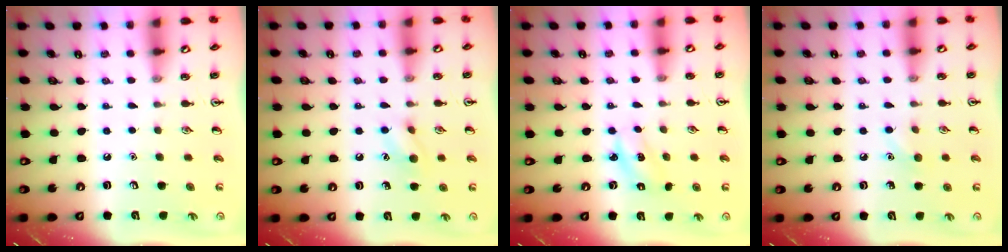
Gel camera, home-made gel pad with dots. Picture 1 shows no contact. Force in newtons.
{"total": 7.2, "press": 7.2, "slide": 1.0}
{"total": 2.2, "press": 2.1, "slide": 0.5}
{"total": 5.9, "press": 5.7, "slide": 1.8}